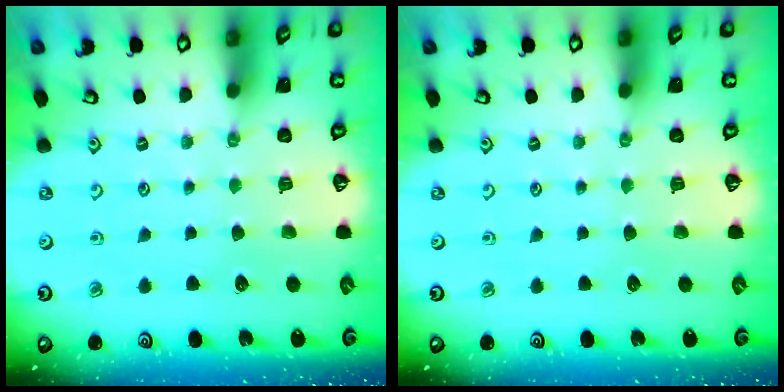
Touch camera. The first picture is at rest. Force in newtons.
{"total": 0.0}